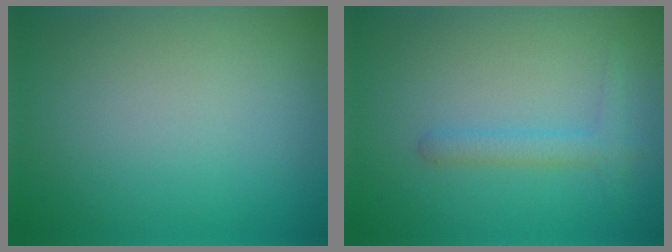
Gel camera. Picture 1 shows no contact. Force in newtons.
{"total": 1.7, "press": 1.7, "slide": 0.1}